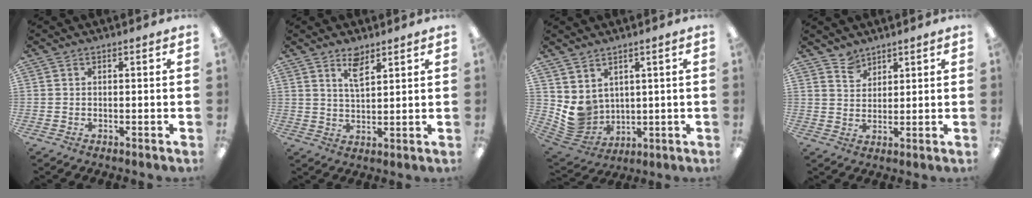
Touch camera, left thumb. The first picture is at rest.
{"total": 5.5, "force": [4.0, 2.1, 3.1], "torque": [-0.046, -0.018, 0.067]}
{"total": 7.0, "force": [3.6, 5.9, 1.2], "torque": [-0.055, -0.035, 0.079]}
{"total": 4.3, "force": [3.6, 2.2, 0.1], "torque": [-0.006, -0.017, 0.070]}